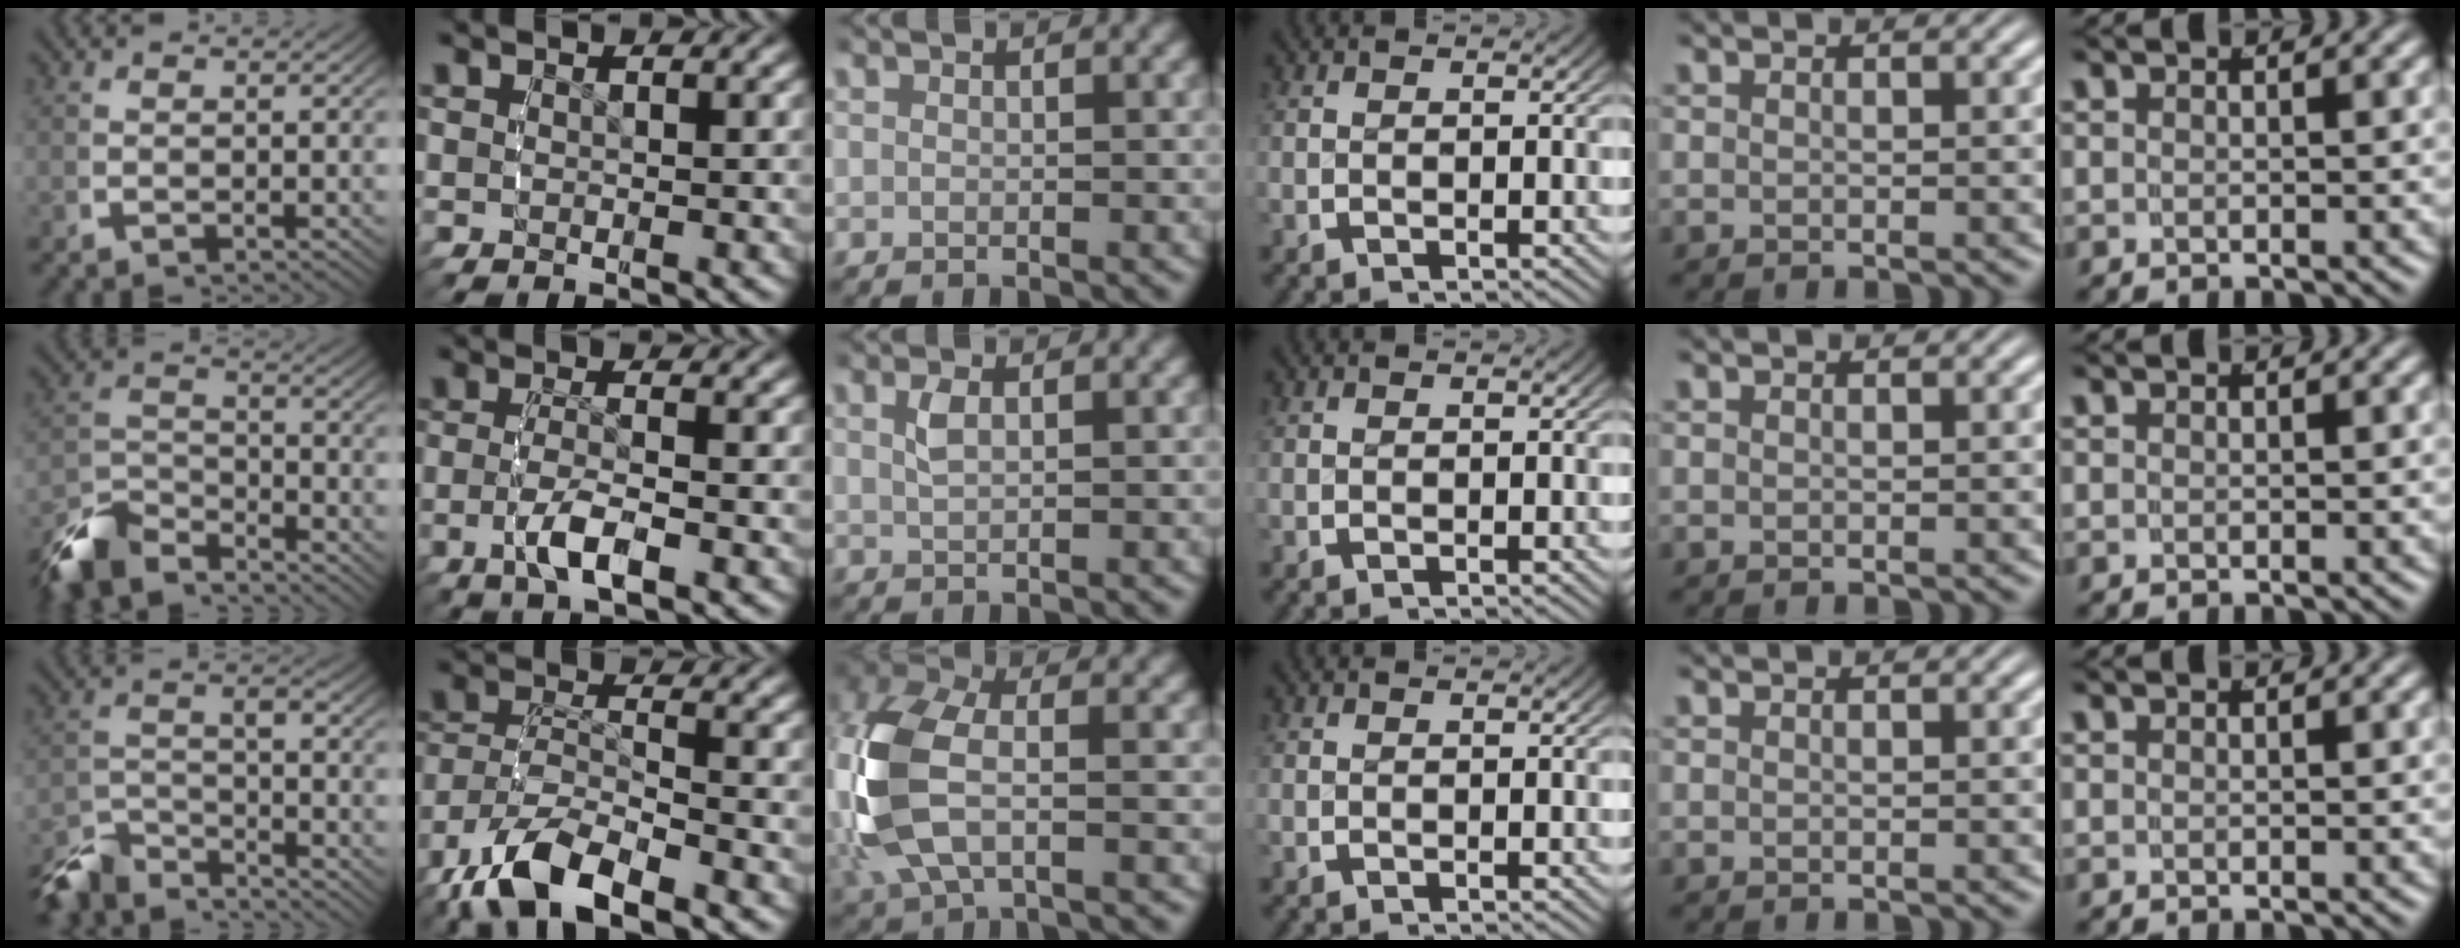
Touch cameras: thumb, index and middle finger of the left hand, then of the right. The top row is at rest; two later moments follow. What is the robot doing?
{"motion": "grasp_and_lifting", "object": "bottle cap"}